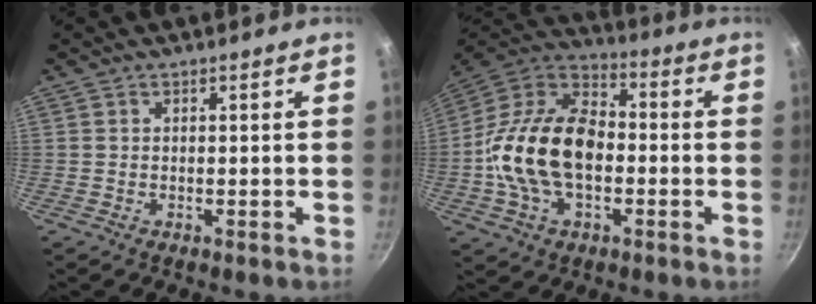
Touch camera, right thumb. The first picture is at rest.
{"total": 20.5, "force": [-2.4, 13.0, 15.7], "torque": [-0.264, 0.039, -0.057]}